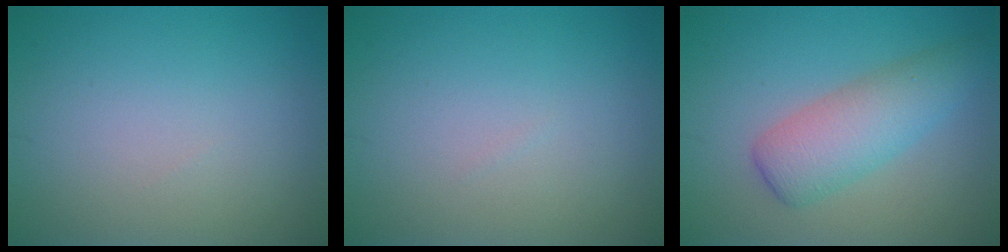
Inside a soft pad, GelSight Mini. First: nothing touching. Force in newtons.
{"total": 0.0}
{"total": 4.8, "press": 4.8, "slide": 0.1}